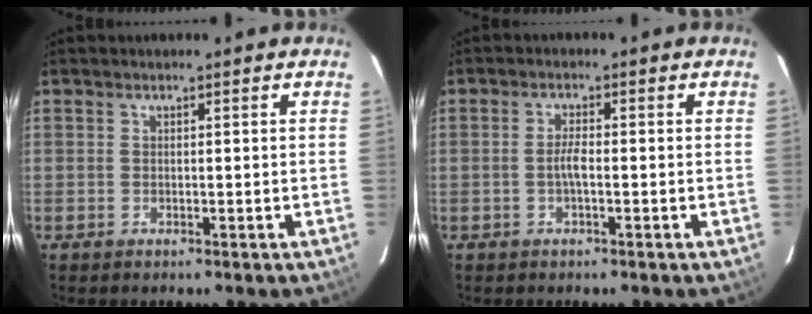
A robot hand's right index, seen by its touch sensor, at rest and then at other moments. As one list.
[{"total": 2.2, "force": [-0.7, 0.3, 2.0], "torque": [-0.042, 0.004, -0.015]}]